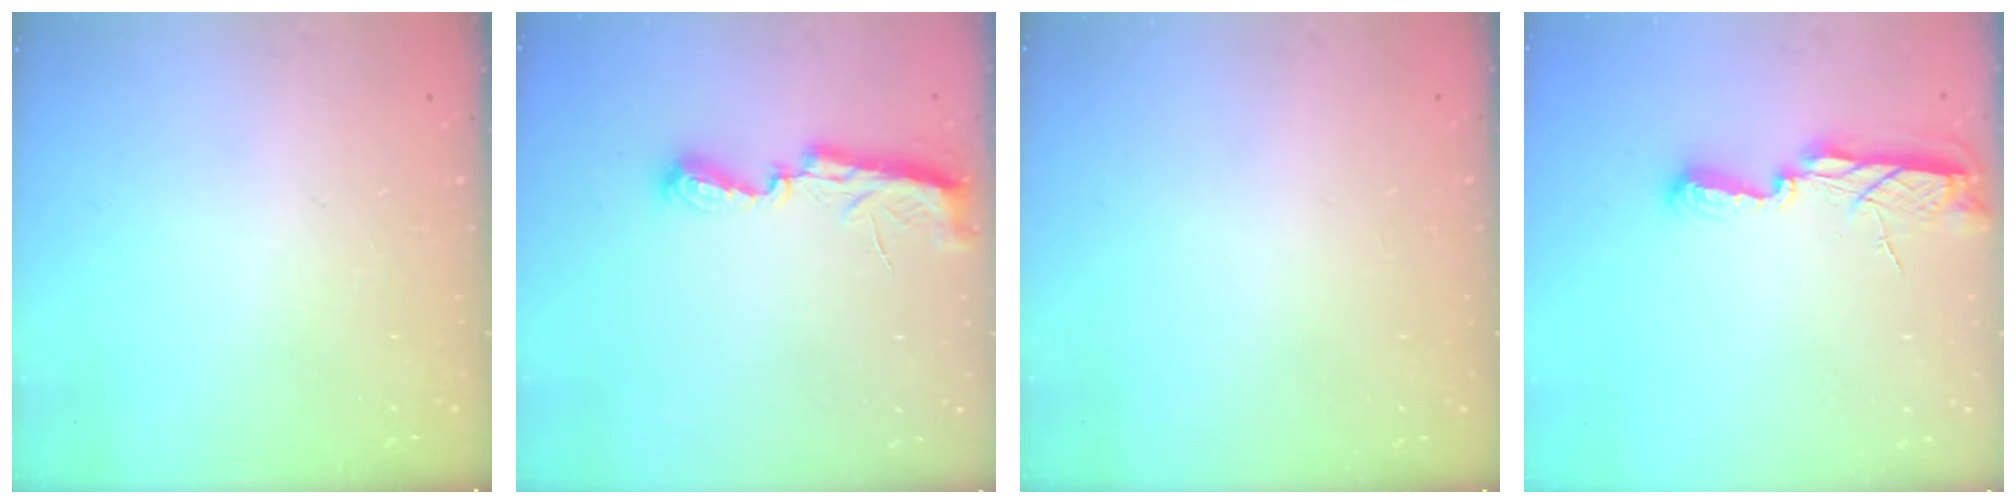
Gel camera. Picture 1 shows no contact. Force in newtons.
{"total": 7.0, "press": 7.0, "slide": 0.6}
{"total": 1.1, "press": 0.8, "slide": 0.7}
{"total": 9.3, "press": 8.3, "slide": 4.1}